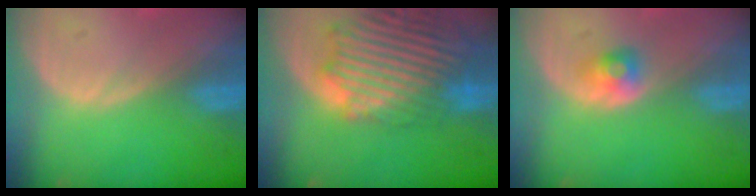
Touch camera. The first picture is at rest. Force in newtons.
{"total": 14.1, "press": 12.0, "slide": 7.3}
{"total": 2.6, "press": 2.4, "slide": 1.2}